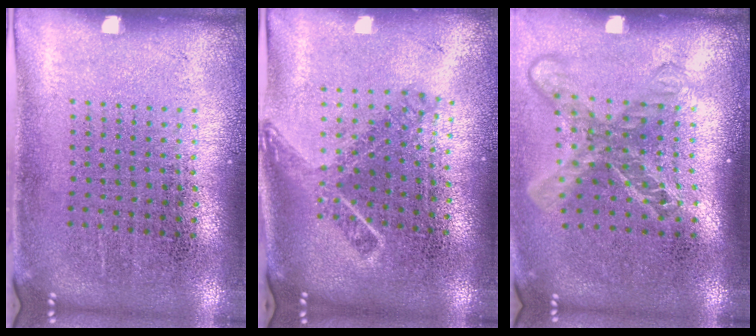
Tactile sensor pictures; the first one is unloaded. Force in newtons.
{"total": 1.7, "press": 1.2, "slide": 1.2}
{"total": 1.7, "press": 1.3, "slide": 1.1}